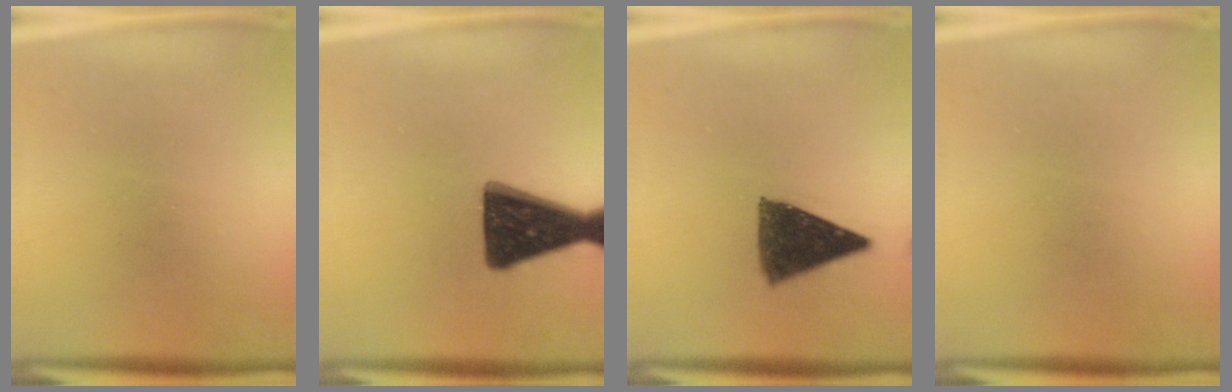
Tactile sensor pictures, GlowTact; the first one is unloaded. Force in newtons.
{"total": 15.8}
{"total": 10.4}
{"total": 0.0}